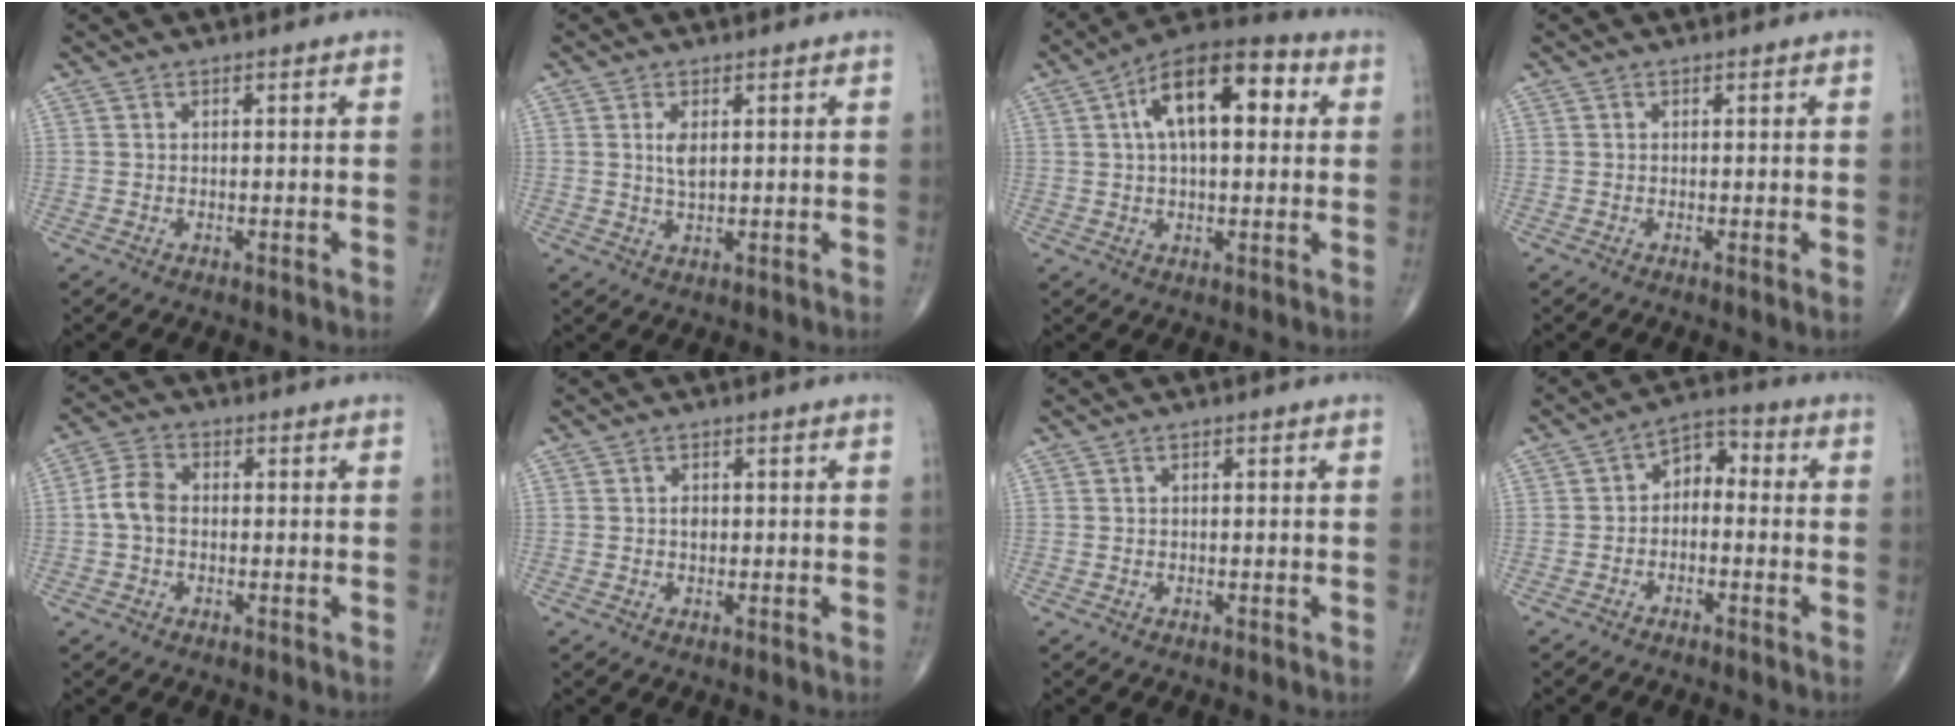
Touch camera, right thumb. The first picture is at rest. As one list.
[{"total": 3.1, "force": [0.8, 1.4, 2.6], "torque": [-0.045, -0.007, 0.016]}, {"total": 15.5, "force": [3.8, 7.6, 13.0], "torque": [-0.188, 0.029, 0.051]}, {"total": 0.9, "force": [-0.1, 0.0, 0.9], "torque": [-0.020, -0.004, -0.003]}, {"total": 5.0, "force": [-0.5, 3.6, 3.5], "torque": [-0.069, 0.016, -0.019]}, {"total": 1.3, "force": [0.0, 0.9, 0.9], "torque": [-0.007, 0.001, 0.000]}, {"total": 0.0}, {"total": 5.6, "force": [-0.8, 3.8, 4.0], "torque": [-0.036, 0.036, -0.030]}]